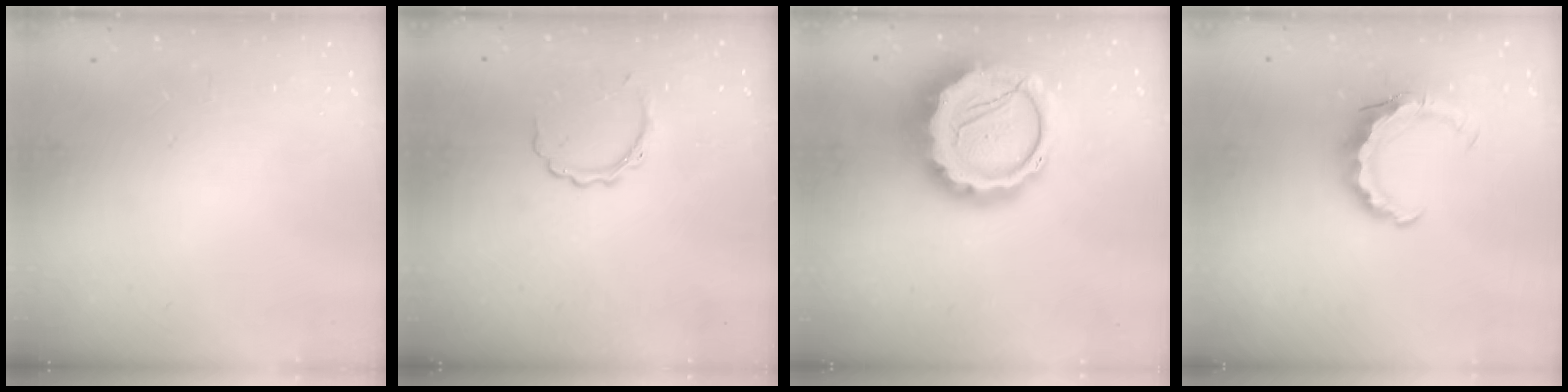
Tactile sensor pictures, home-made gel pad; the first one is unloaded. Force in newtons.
{"total": 4.6, "press": 4.5, "slide": 0.7}
{"total": 21.0, "press": 20.5, "slide": 4.4}
{"total": 8.0, "press": 8.0, "slide": 0.2}